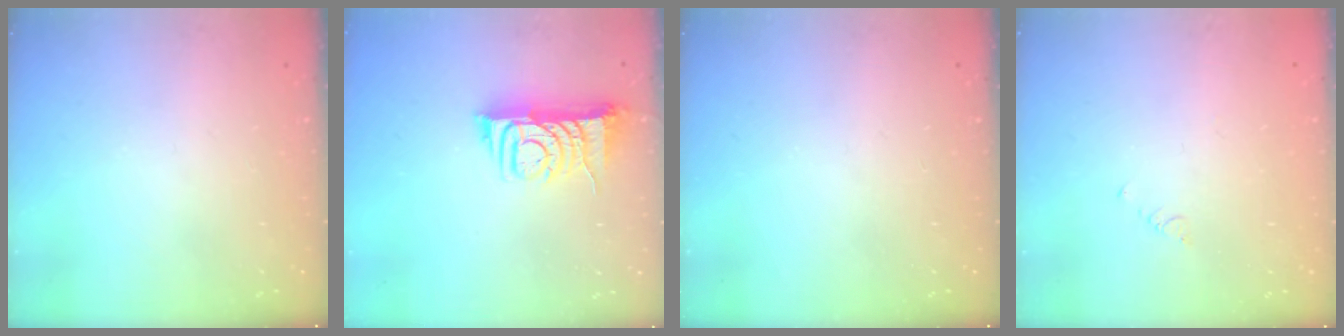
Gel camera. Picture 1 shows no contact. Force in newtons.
{"total": 7.9, "press": 7.9, "slide": 1.0}
{"total": 0.0}
{"total": 0.7, "press": 0.6, "slide": 0.2}